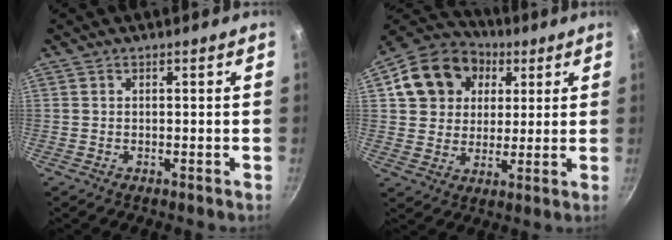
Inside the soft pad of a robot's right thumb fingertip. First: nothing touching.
{"total": 16.2, "force": [5.0, 13.5, 7.5], "torque": [-0.119, 0.020, 0.080]}